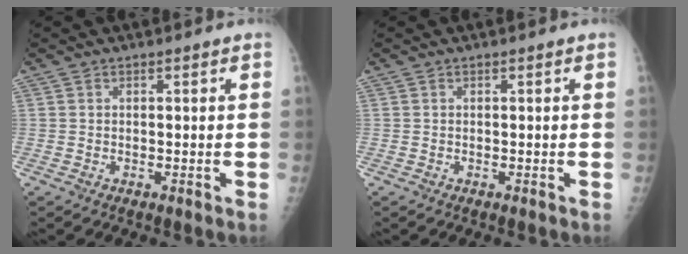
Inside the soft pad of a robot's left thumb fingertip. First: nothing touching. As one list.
[{"total": 0.0}]